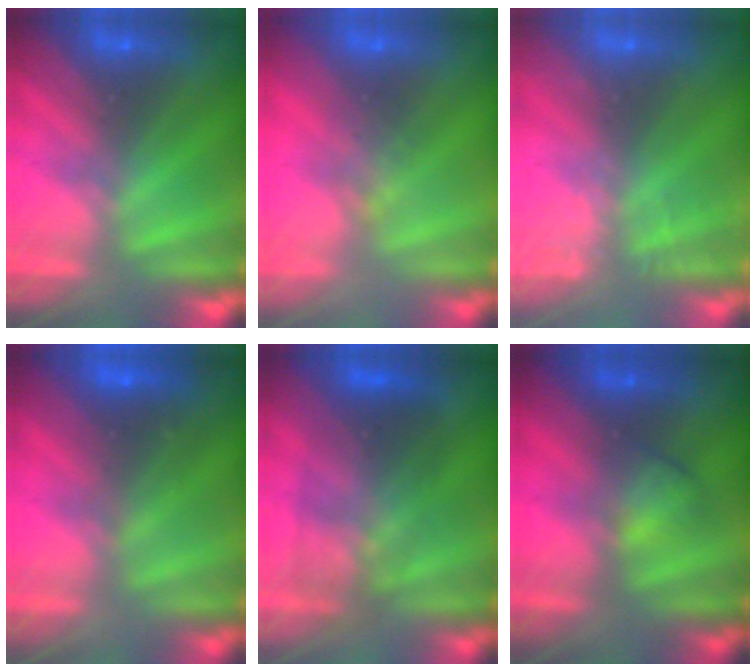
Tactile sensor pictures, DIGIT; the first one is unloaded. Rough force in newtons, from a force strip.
{"total": 4.5}
{"total": 2.5}
{"total": 8.6}
{"total": 2.9}
{"total": 2.0}